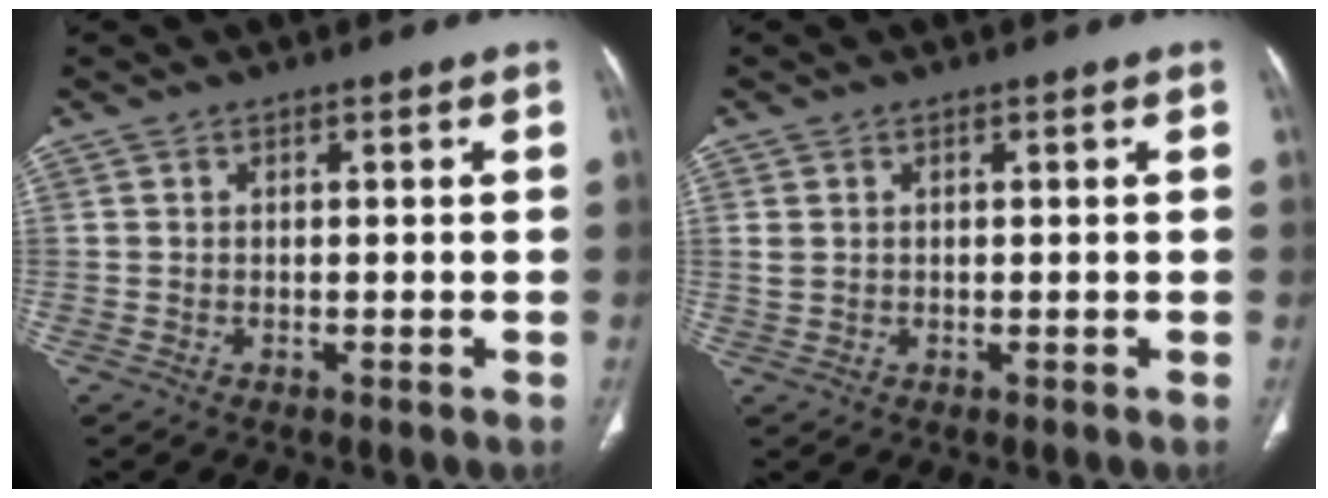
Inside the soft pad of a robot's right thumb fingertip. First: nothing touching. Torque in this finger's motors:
{"motor_torque": [-0.77, -0.09, -0.22, 0.25, -0.04]}